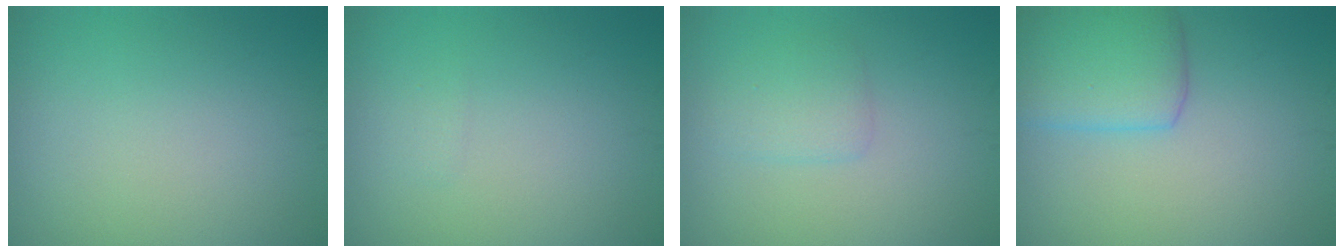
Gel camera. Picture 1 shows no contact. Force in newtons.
{"total": 0.5, "press": 0.5, "slide": 0.0}
{"total": 1.8, "press": 1.8, "slide": 0.0}
{"total": 4.2, "press": 4.2, "slide": 0.2}